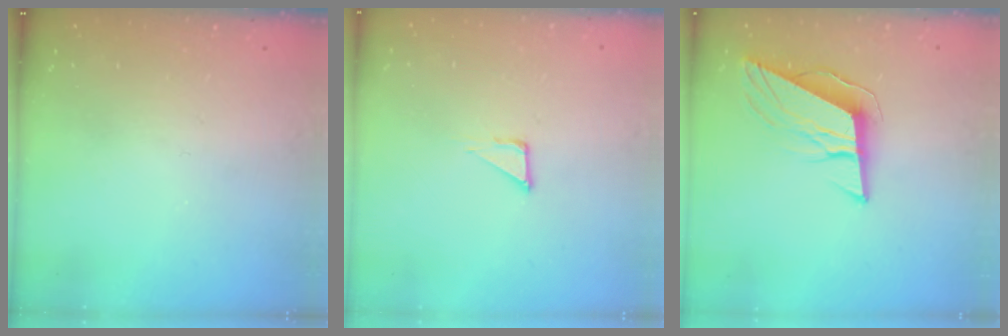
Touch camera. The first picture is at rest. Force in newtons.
{"total": 3.6, "press": 3.6, "slide": 0.2}
{"total": 10.7, "press": 10.2, "slide": 3.3}